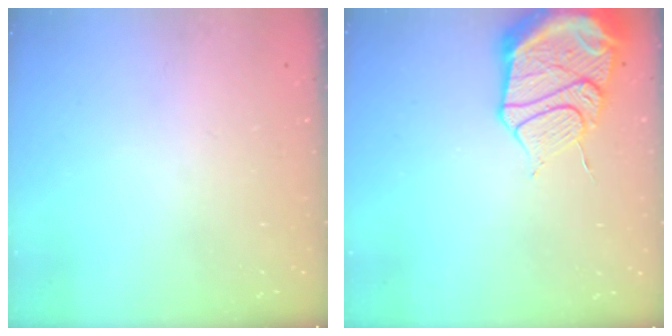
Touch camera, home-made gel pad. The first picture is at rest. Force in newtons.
{"total": 17.2, "press": 17.1, "slide": 1.7}